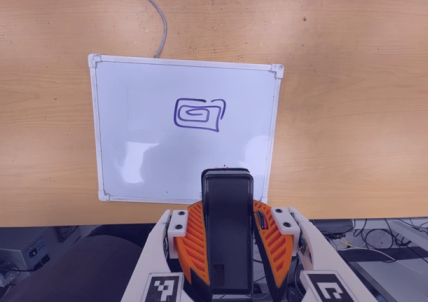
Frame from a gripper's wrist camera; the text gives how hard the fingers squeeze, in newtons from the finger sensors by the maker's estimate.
{"total": 8.1, "left": 6.2, "right": 10.0}